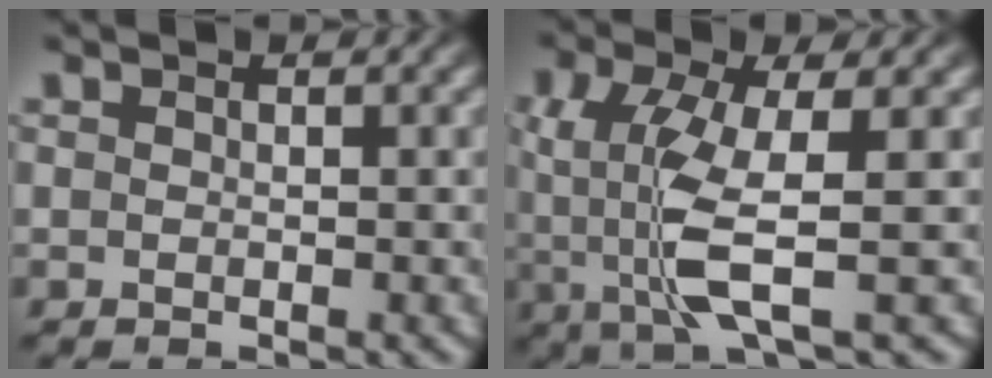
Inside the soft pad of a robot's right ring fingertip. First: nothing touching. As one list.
[{"total": 5.5, "force": [-0.1, 1.6, 5.2], "torque": [-0.126, -0.021, 0.008]}]